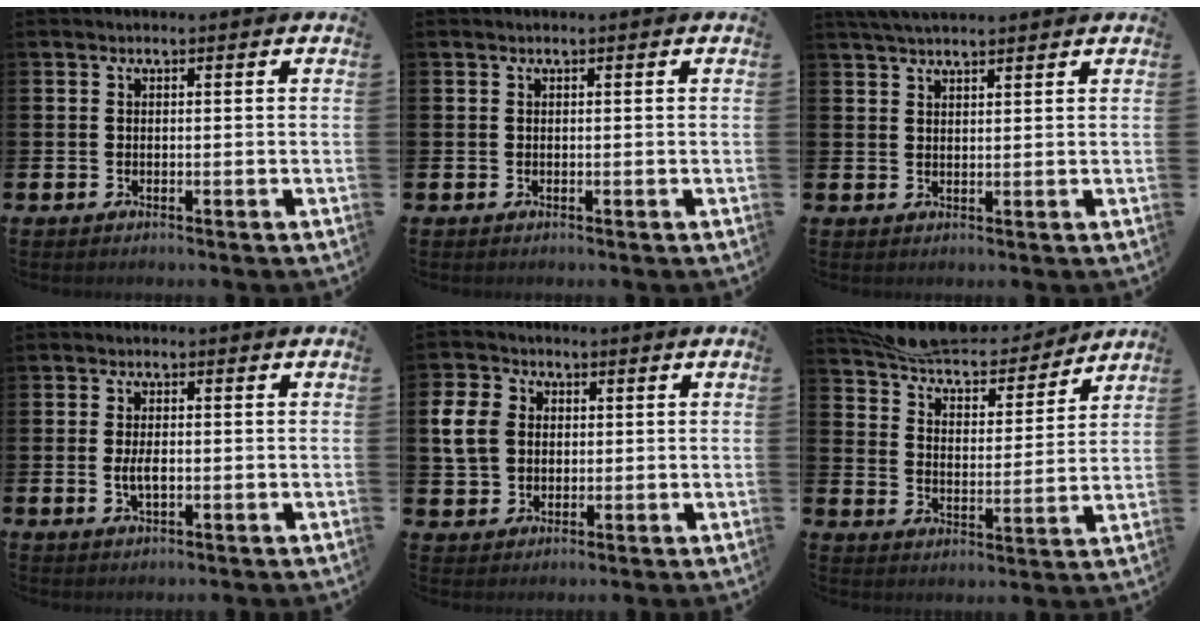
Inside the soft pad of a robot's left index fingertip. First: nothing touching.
{"total": 0.0}
{"total": 3.3, "force": [3.1, 0.5, 1.1], "torque": [-0.027, -0.007, 0.058]}
{"total": 2.7, "force": [-0.2, 1.2, 2.4], "torque": [-0.030, -0.005, -0.008]}
{"total": 6.5, "force": [1.7, 5.6, 3.0], "torque": [-0.074, 0.018, 0.030]}
{"total": 9.0, "force": [8.5, 1.6, 2.4], "torque": [-0.077, -0.059, 0.150]}